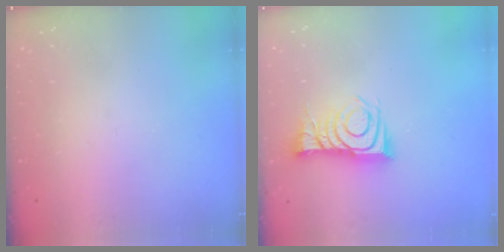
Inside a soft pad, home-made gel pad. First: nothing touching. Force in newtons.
{"total": 11.2, "press": 11.2, "slide": 0.5}